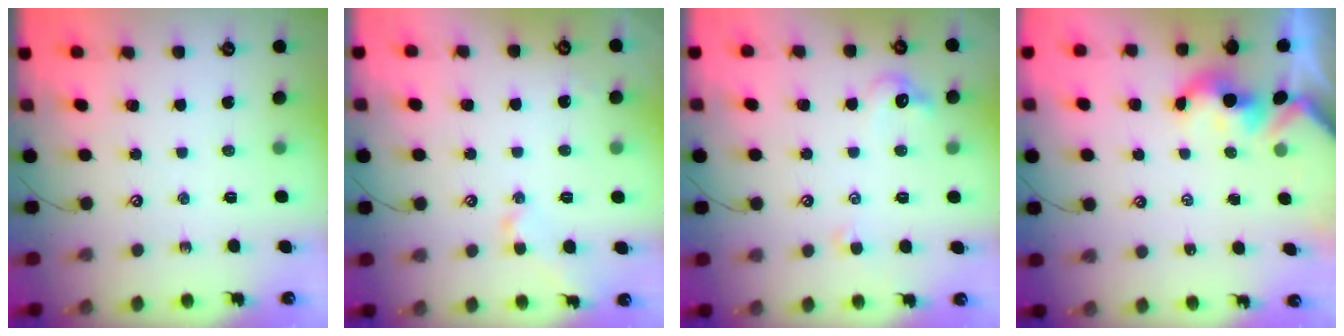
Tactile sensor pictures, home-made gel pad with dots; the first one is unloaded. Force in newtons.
{"total": 0.6, "press": 0.6, "slide": 0.1}
{"total": 2.6, "press": 2.5, "slide": 0.5}
{"total": 1.7, "press": 1.7, "slide": 0.2}